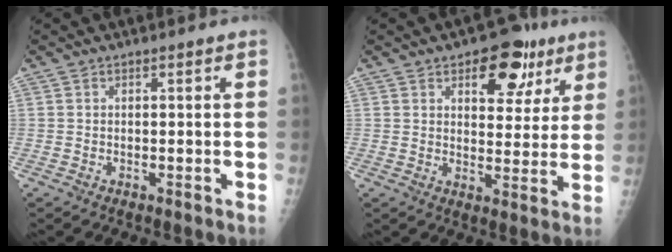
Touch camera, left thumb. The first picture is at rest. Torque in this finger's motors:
{"motor_torque": [1.47, 1.39, 0.95, -0.51, 0.09]}